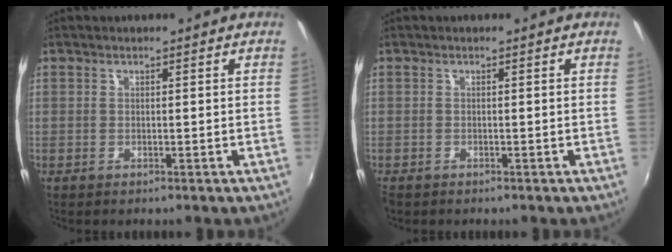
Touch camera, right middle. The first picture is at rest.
{"total": 0.9, "force": [-0.7, 0.5, 0.2], "torque": [-0.006, -0.004, -0.015]}